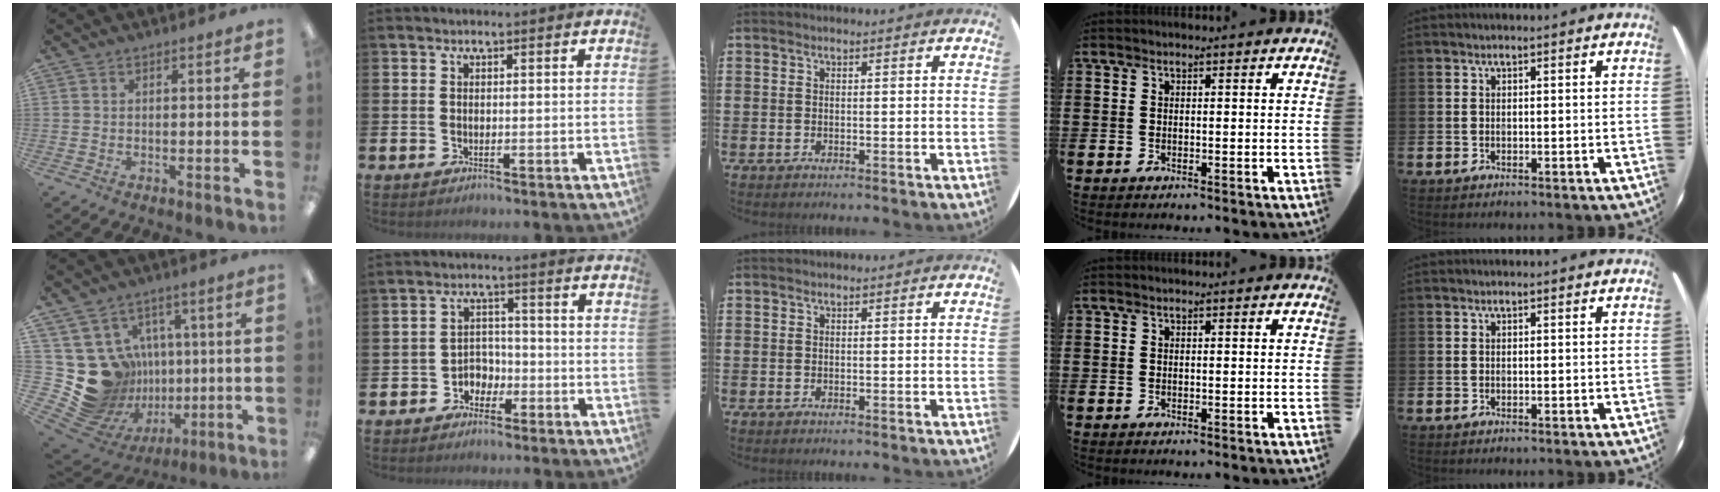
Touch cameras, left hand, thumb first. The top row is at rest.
{"thumb": {"total": 18.3, "force": [-0.2, 17.5, 5.4], "torque": [-0.122, -0.031, 0.049]}, "index": {"total": 3.1, "force": [-2.0, 2.4, 0.5], "torque": [-0.020, 0.001, -0.048]}}